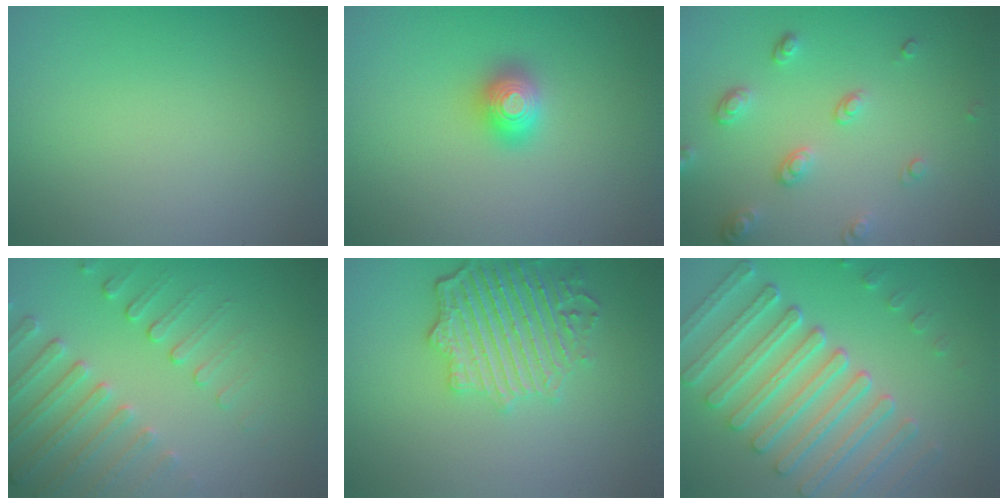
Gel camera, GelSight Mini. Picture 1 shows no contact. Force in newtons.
{"total": 2.0, "press": 2.0, "slide": 0.1}
{"total": 3.2, "press": 2.8, "slide": 1.7}
{"total": 4.7, "press": 3.7, "slide": 3.0}
{"total": 5.7, "press": 4.5, "slide": 3.5}
{"total": 7.7, "press": 5.9, "slide": 5.0}